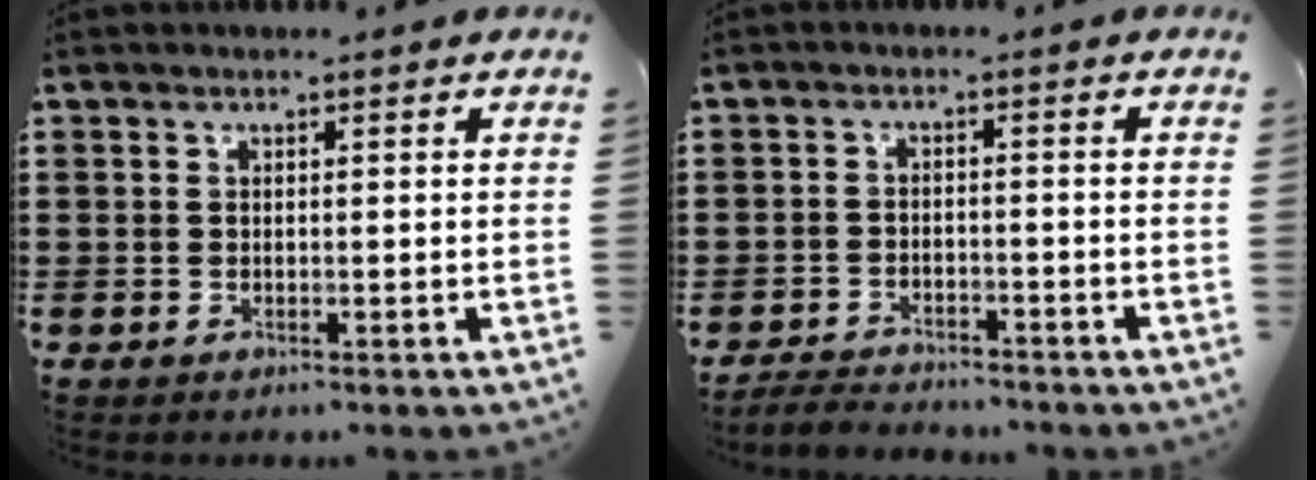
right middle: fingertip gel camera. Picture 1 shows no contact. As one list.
[{"total": 3.1, "force": [-3.0, 0.6, -0.1], "torque": [-0.005, 0.001, -0.067]}]